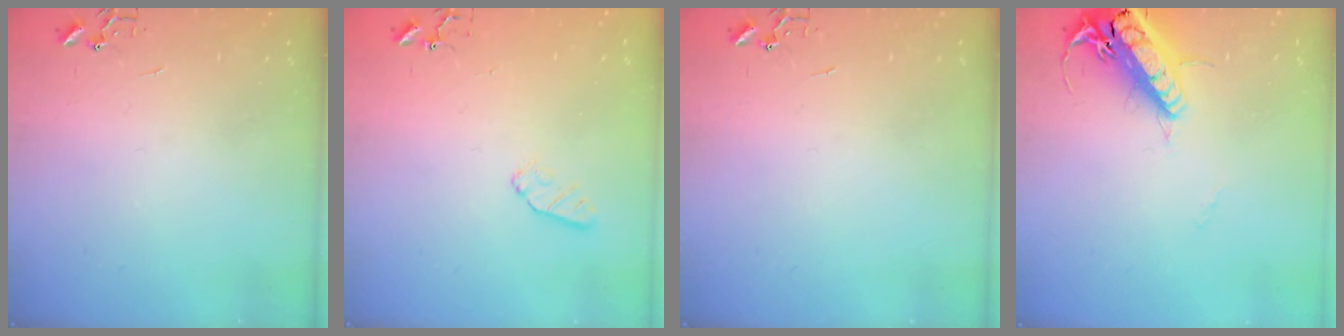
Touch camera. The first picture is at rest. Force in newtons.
{"total": 6.1, "press": 6.1, "slide": 0.8}
{"total": 0.0}
{"total": 19.2, "press": 18.9, "slide": 3.3}